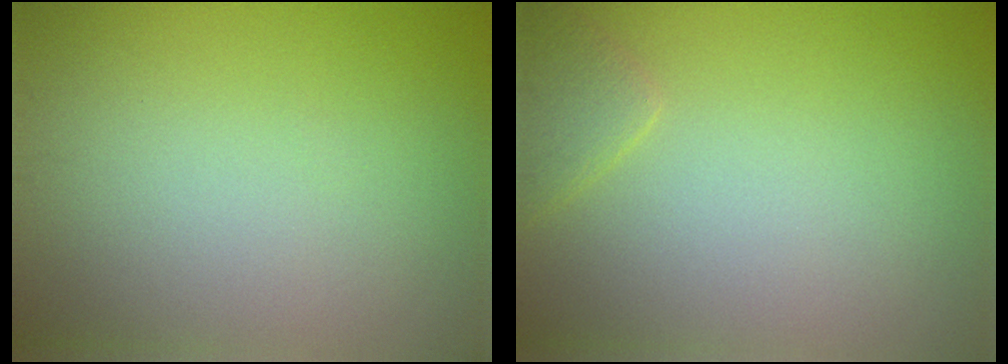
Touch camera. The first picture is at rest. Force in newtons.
{"total": 1.5, "press": 1.5, "slide": 0.1}